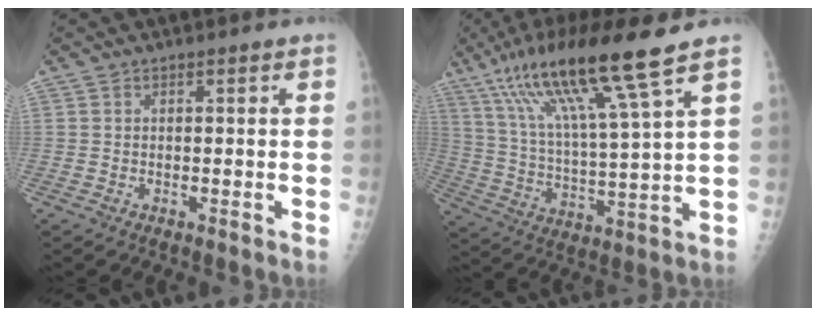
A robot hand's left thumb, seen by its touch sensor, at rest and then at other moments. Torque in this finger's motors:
{"motor_torque": [0.80, 0.00, 1.62, -1.15, 0.49]}